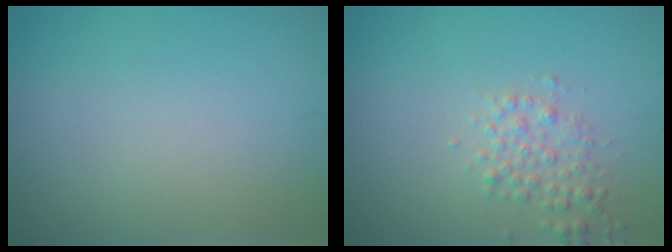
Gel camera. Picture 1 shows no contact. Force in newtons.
{"total": 2.0, "press": 2.0, "slide": 0.1}